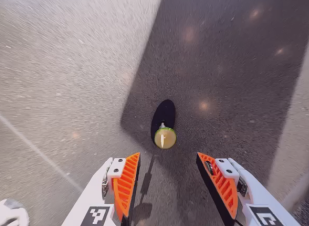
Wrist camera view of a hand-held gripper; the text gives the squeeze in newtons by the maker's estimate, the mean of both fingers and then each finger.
{"total": 0.0}